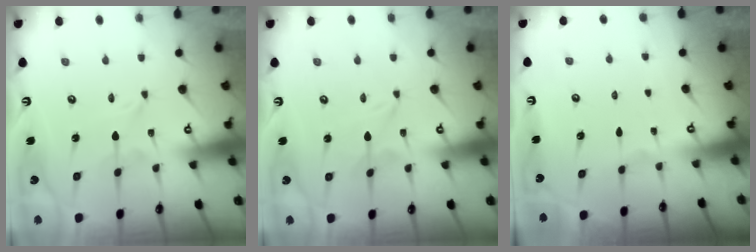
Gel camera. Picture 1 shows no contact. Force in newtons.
{"total": 0.0}
{"total": 0.0}